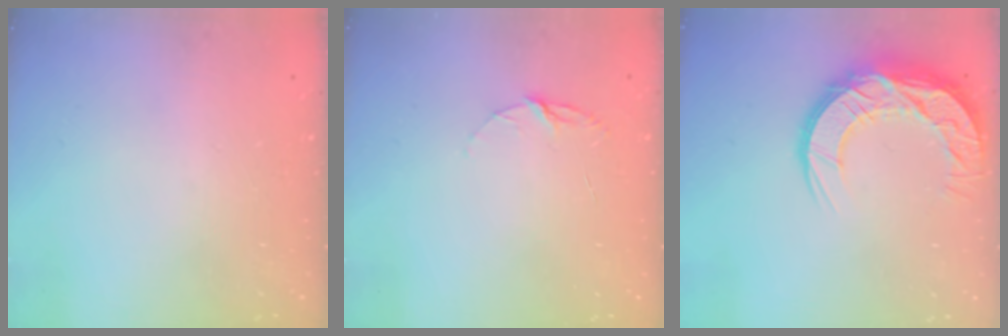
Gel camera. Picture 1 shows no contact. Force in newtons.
{"total": 4.1, "press": 4.1, "slide": 0.3}
{"total": 15.4, "press": 15.3, "slide": 1.0}